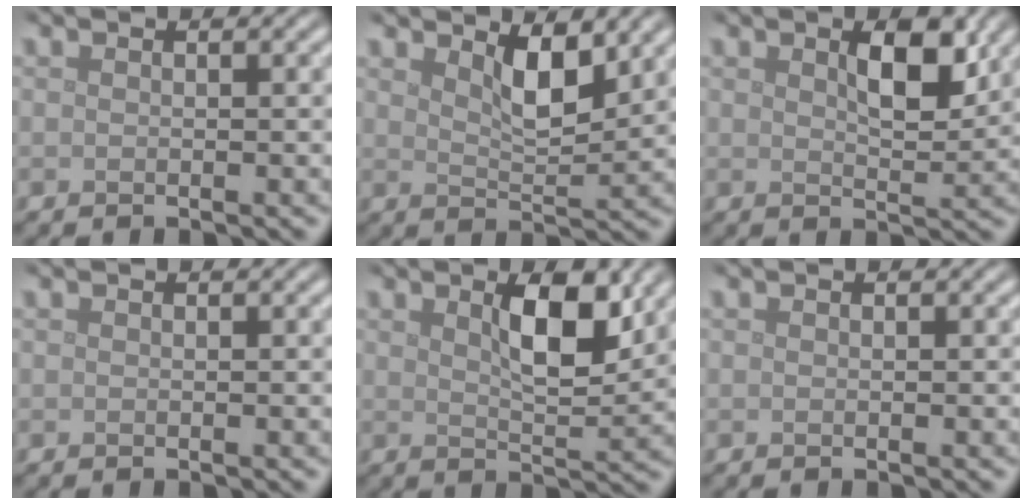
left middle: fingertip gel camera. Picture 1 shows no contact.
{"total": 3.6, "force": [2.1, 1.2, 2.7], "torque": [-0.052, -0.007, 0.036]}
{"total": 3.8, "force": [1.7, 1.4, 3.1], "torque": [-0.052, -0.002, 0.029]}
{"total": 0.0}
{"total": 5.0, "force": [2.1, 1.6, 4.2], "torque": [-0.070, -0.003, 0.035]}
{"total": 0.0}